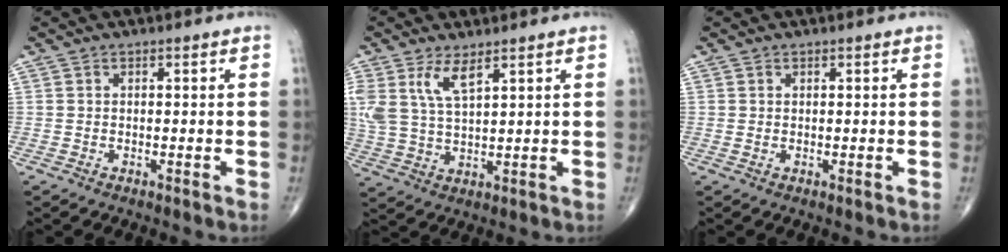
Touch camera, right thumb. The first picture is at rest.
{"total": 7.5, "force": [4.1, 2.7, 5.7], "torque": [-0.126, -0.015, 0.091]}
{"total": 0.0}